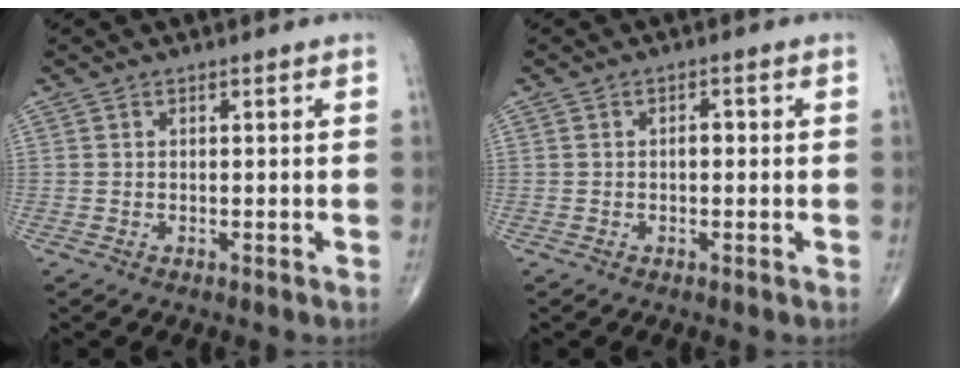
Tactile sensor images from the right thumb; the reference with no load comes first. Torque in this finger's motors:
{"motor_torque": [0.52, 0.36, 0.45, 0.19, 0.01]}